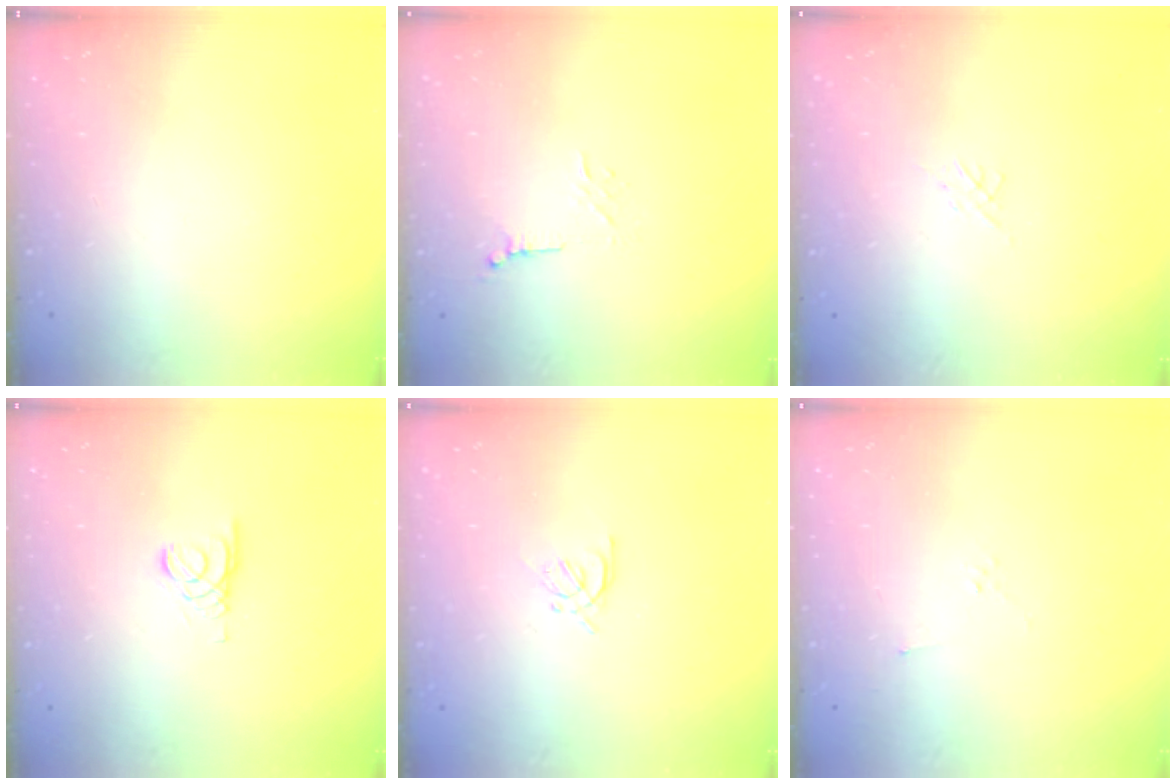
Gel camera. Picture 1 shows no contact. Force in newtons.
{"total": 5.4, "press": 5.3, "slide": 0.7}
{"total": 0.0}
{"total": 1.6, "press": 1.6, "slide": 0.0}
{"total": 2.0, "press": 1.9, "slide": 0.5}
{"total": 2.2, "press": 2.1, "slide": 0.7}